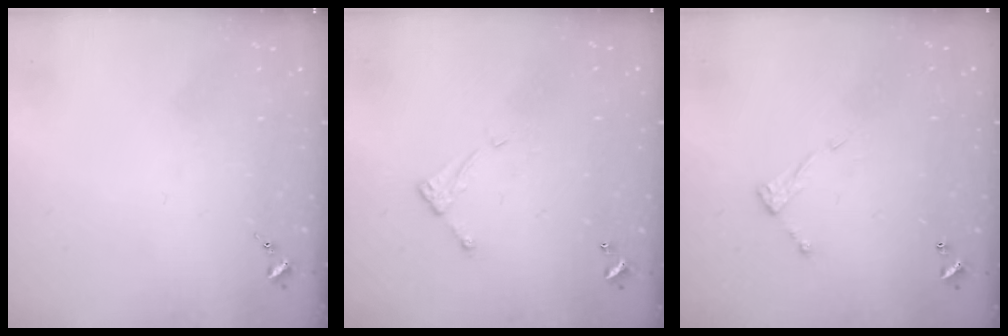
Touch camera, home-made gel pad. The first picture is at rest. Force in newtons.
{"total": 5.0, "press": 5.0, "slide": 0.2}
{"total": 6.4, "press": 6.4, "slide": 0.2}